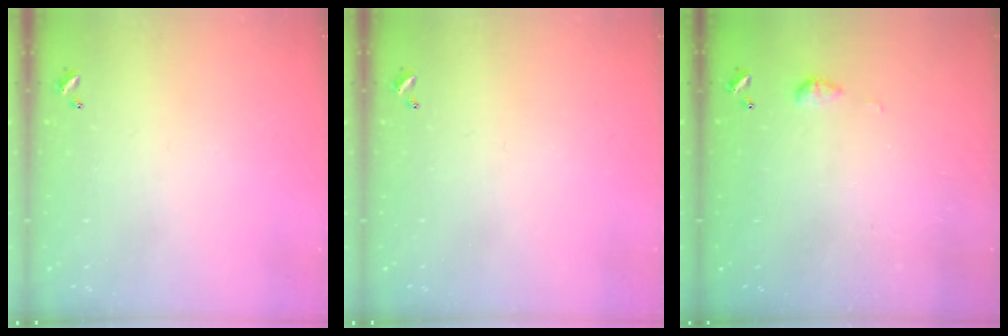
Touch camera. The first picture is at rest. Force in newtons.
{"total": 0.0}
{"total": 3.3, "press": 3.2, "slide": 0.5}